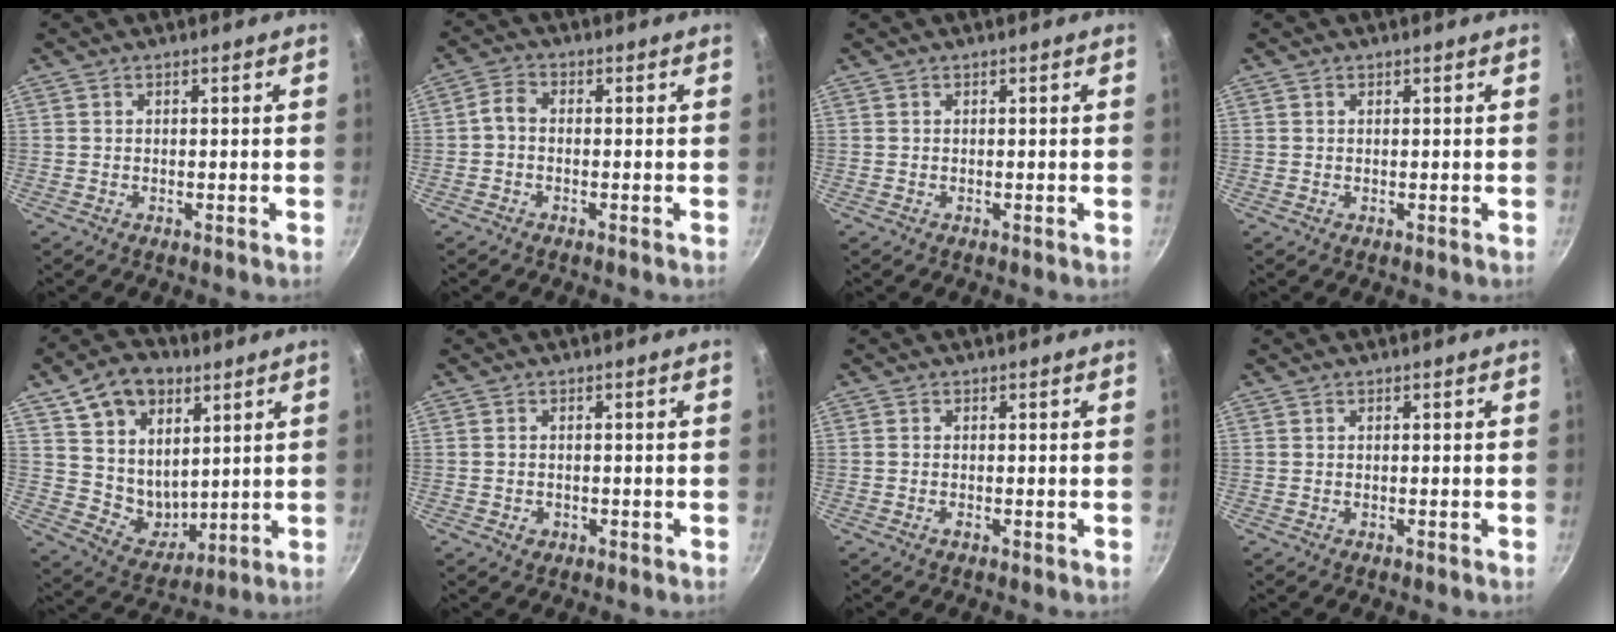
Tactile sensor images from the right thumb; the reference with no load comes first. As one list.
[{"total": 2.6, "force": [-0.8, 1.7, 1.8], "torque": [-0.044, 0.015, -0.026]}, {"total": 0.0}, {"total": 0.0}, {"total": 15.6, "force": [7.2, 11.4, 7.8], "torque": [-0.089, -0.036, 0.140]}, {"total": 1.9, "force": [-0.7, 1.5, 0.8], "torque": [-0.013, 0.004, -0.005]}, {"total": 0.7, "force": [-0.5, 0.2, 0.5], "torque": [-0.013, 0.001, -0.011]}, {"total": 0.0}]